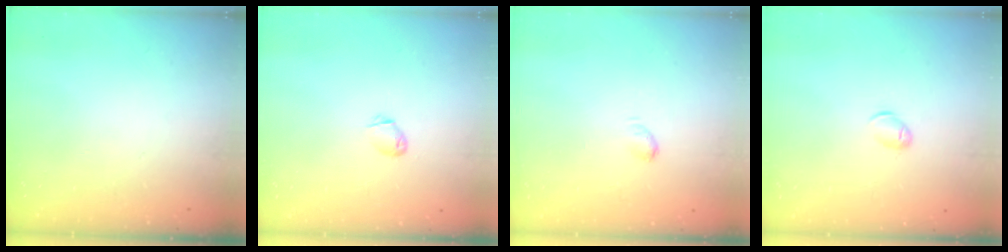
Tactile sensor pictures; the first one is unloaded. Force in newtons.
{"total": 2.3, "press": 2.3, "slide": 0.5}
{"total": 2.9, "press": 2.9, "slide": 0.5}
{"total": 7.0, "press": 6.9, "slide": 0.9}